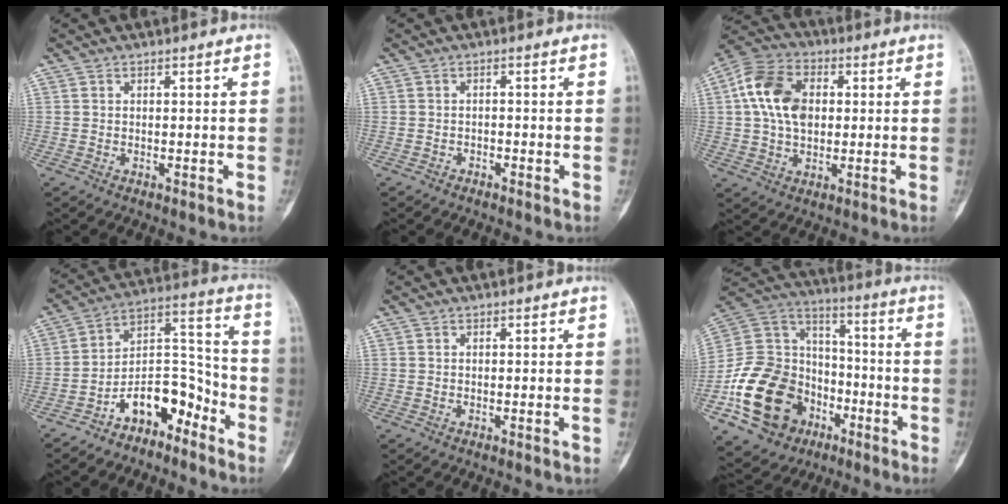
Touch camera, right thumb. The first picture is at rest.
{"total": 1.0, "force": [-0.9, 0.5, 0.2], "torque": [-0.003, 0.005, -0.018]}
{"total": 12.5, "force": [1.8, 8.4, 9.0], "torque": [-0.159, 0.015, 0.024]}
{"total": 11.9, "force": [-7.6, 6.4, 6.6], "torque": [-0.082, 0.102, -0.138]}
{"total": 0.0}
{"total": 23.1, "force": [-8.7, 18.0, 11.5], "torque": [-0.191, 0.085, -0.142]}